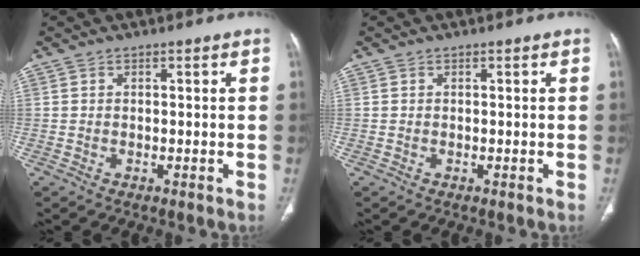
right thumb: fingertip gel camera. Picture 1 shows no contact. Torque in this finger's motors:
{"motor_torque": [0.06, 0.06, -0.01, -0.01, 0.00]}